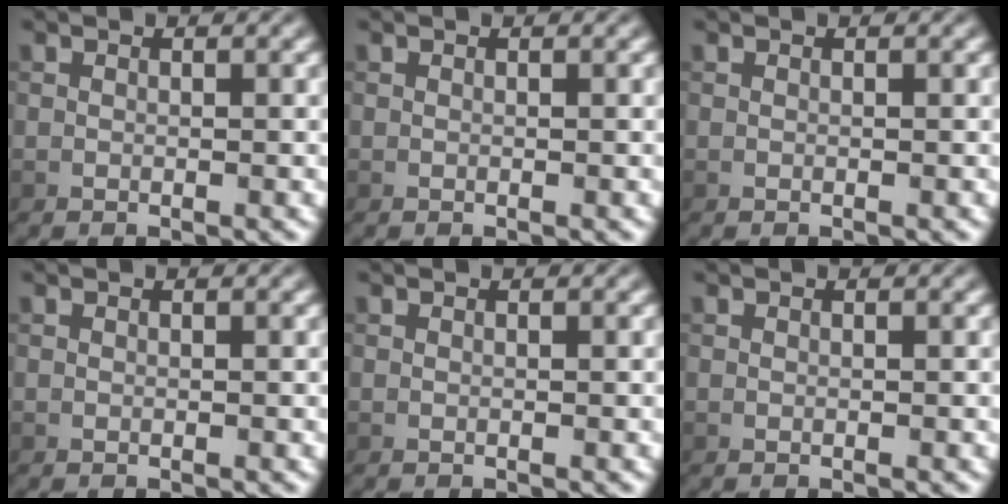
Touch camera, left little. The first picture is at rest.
{"total": 0.0}
{"total": 0.0}
{"total": 0.0}
{"total": 0.0}
{"total": 0.0}